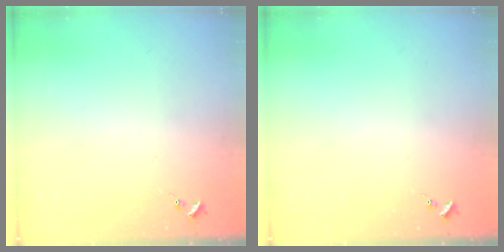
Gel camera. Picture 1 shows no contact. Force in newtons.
{"total": 0.0}